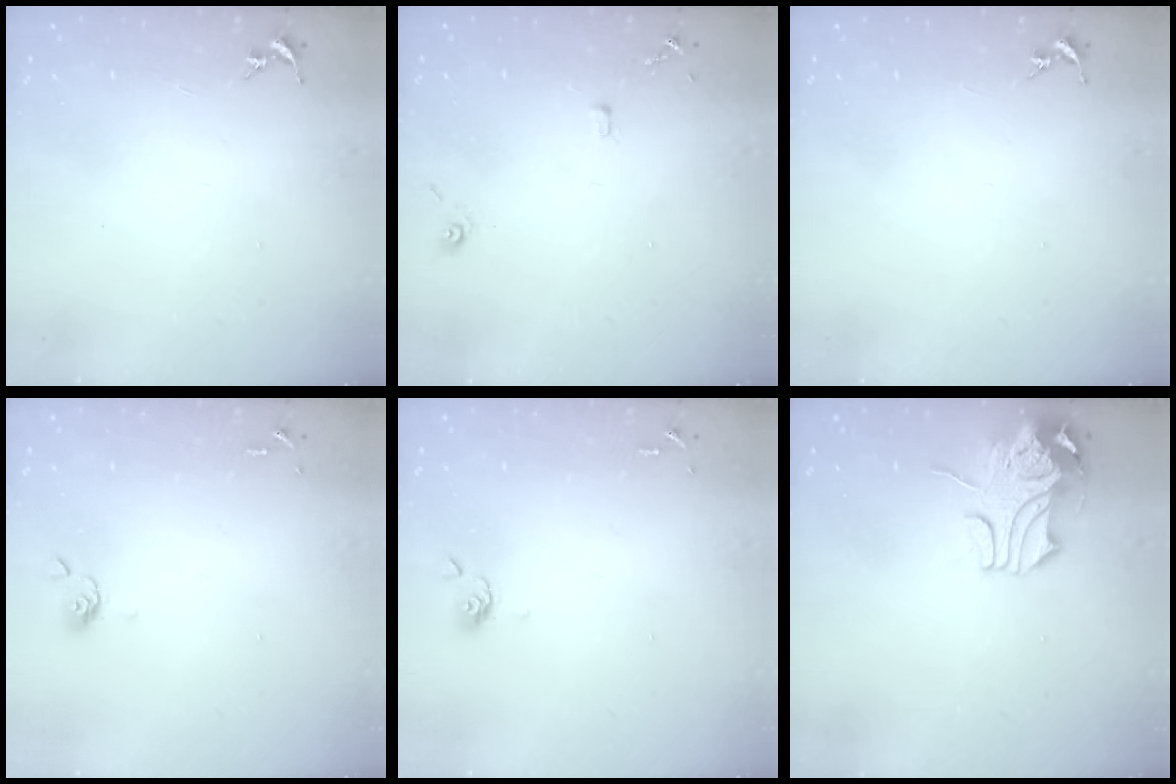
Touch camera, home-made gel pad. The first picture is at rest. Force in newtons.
{"total": 6.5, "press": 6.4, "slide": 0.6}
{"total": 0.0}
{"total": 4.9, "press": 4.8, "slide": 0.9}
{"total": 4.9, "press": 4.8, "slide": 0.9}
{"total": 9.7, "press": 9.6, "slide": 1.7}